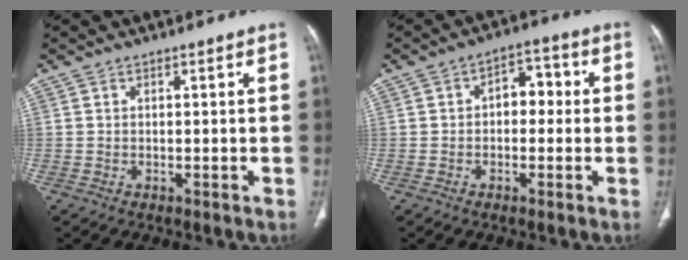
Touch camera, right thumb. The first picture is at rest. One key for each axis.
{"total": 6.0, "fx": 0.1, "fy": 4.0, "fz": 4.5, "tx": -0.036, "ty": 0.024, "tz": -0.008}